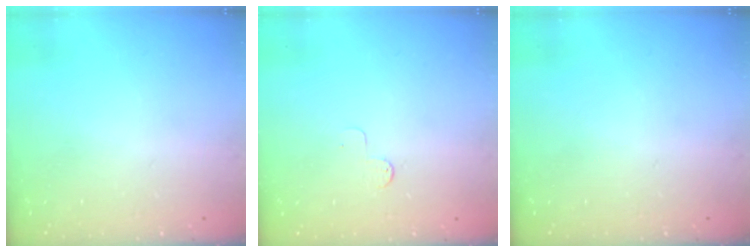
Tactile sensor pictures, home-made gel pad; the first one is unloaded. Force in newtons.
{"total": 2.6, "press": 2.6, "slide": 0.3}
{"total": 0.0}